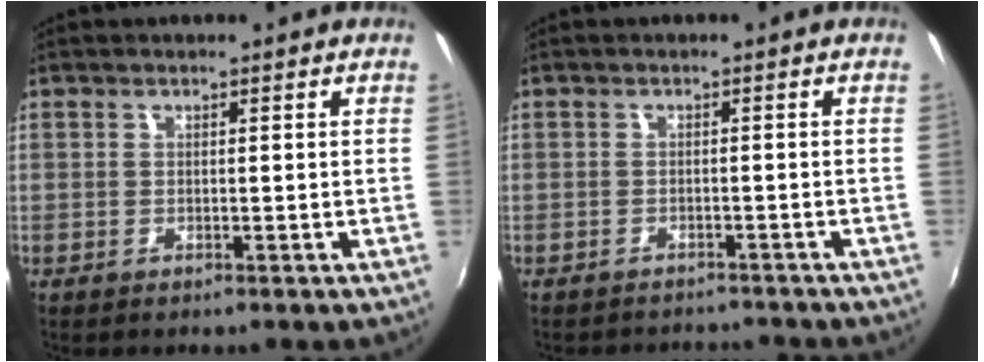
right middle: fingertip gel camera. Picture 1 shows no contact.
{"total": 4.2, "force": [-4.1, 0.9, 0.5], "torque": [-0.014, 0.000, -0.055]}